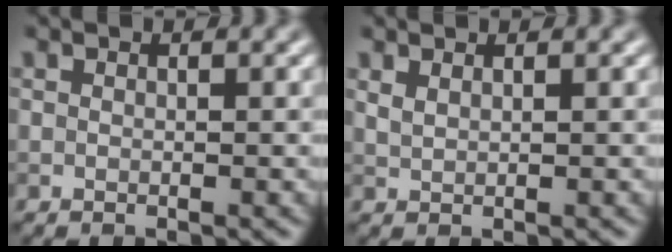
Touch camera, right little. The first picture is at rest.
{"total": 1.0, "force": [0.8, 0.3, 0.5], "torque": [-0.016, 0.000, 0.021]}